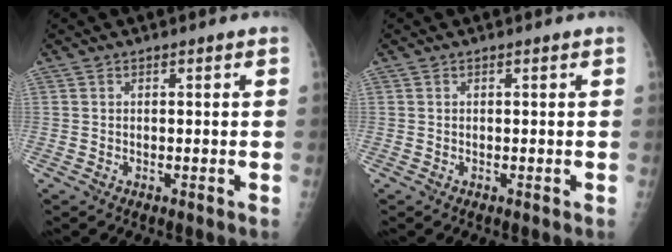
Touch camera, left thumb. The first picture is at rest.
{"total": 0.0}